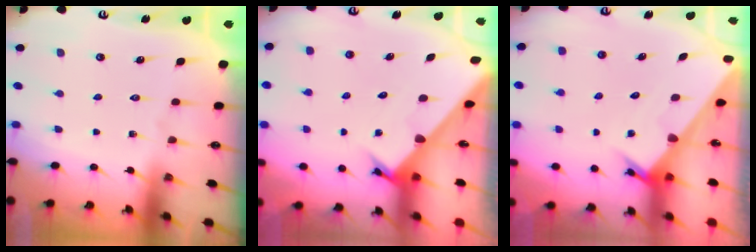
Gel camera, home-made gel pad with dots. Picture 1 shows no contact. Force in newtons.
{"total": 2.1, "press": 2.1, "slide": 0.1}
{"total": 2.4, "press": 2.4, "slide": 0.1}